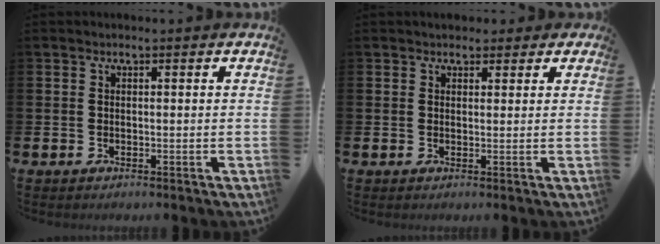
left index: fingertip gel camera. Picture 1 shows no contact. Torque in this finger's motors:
{"motor_torque": [0.43, -0.70, 0.13, 0.05]}